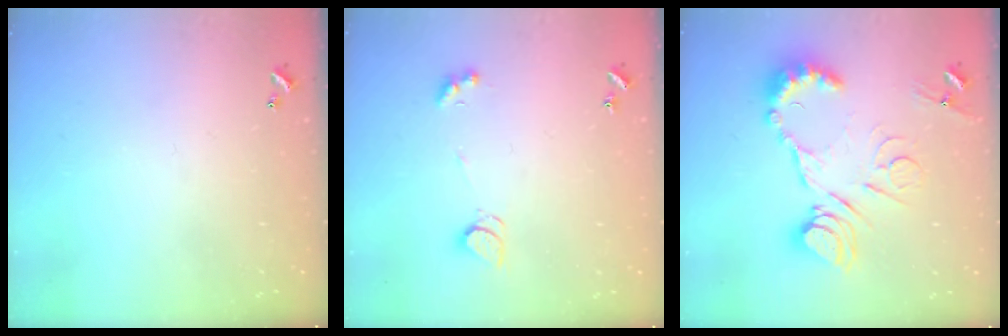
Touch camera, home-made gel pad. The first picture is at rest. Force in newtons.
{"total": 2.2, "press": 2.2, "slide": 0.4}
{"total": 15.6, "press": 15.5, "slide": 1.7}